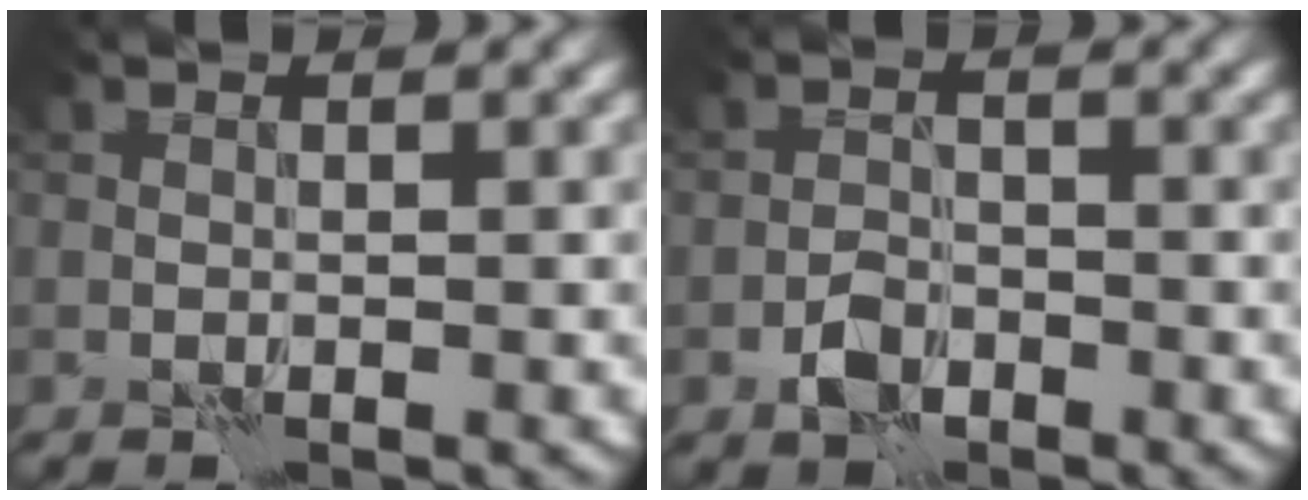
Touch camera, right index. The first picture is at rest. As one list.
[{"total": 2.6, "force": [-1.5, 1.6, 1.4], "torque": [-0.024, 0.005, -0.032]}]